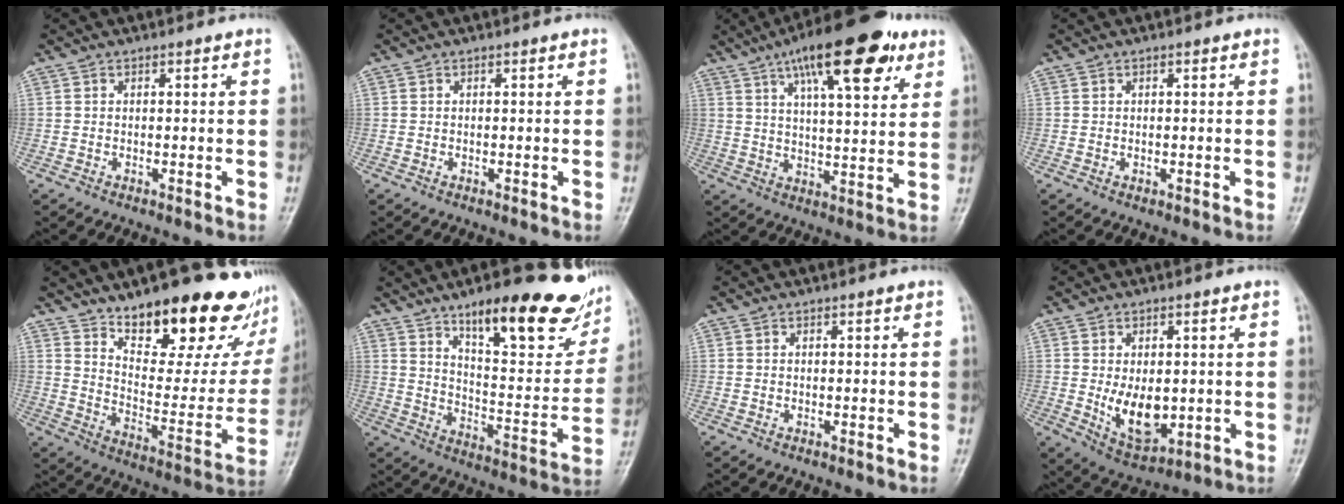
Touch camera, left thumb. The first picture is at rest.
{"total": 0.0}
{"total": 19.3, "force": [10.4, 6.4, 14.9], "torque": [-0.202, -0.019, 0.159]}
{"total": 0.9, "force": [0.0, 0.7, 0.5], "torque": [-0.003, -0.001, 0.000]}
{"total": 25.9, "force": [17.8, 10.0, 16.0], "torque": [-0.178, -0.105, 0.257]}
{"total": 25.3, "force": [15.5, 7.8, 18.3], "torque": [-0.204, -0.063, 0.230]}
{"total": 0.0}
{"total": 9.7, "force": [-0.6, 6.1, 7.5], "torque": [-0.093, -0.018, 0.008]}